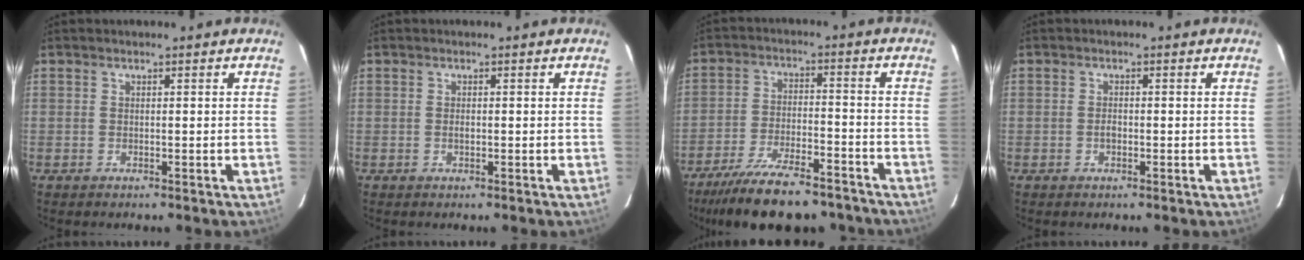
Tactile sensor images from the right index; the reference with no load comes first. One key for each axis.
{"total": 0.8, "fx": -0.1, "fy": 0.5, "fz": 0.6, "tx": -0.010, "ty": 0.000, "tz": -0.002}
{"total": 18.5, "fx": -15.3, "fy": 5.3, "fz": 8.9, "tx": -0.174, "ty": -0.019, "tz": -0.232}
{"total": 1.3, "fx": -0.4, "fy": 0.9, "fz": 0.9, "tx": -0.016, "ty": 0.003, "tz": -0.007}